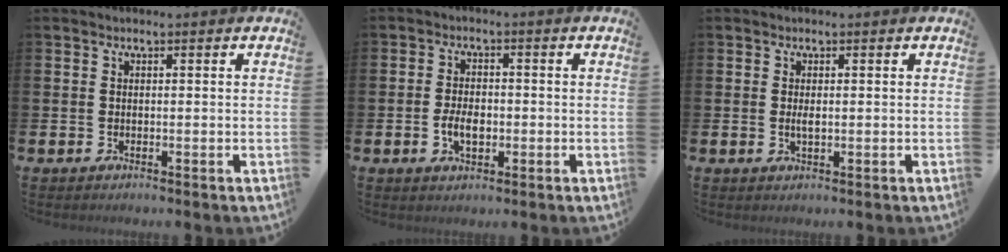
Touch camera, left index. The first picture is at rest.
{"total": 3.6, "force": [-0.7, 2.2, 2.8], "torque": [-0.040, -0.001, -0.016]}
{"total": 1.2, "force": [0.1, 0.5, 1.2], "torque": [-0.019, 0.001, -0.001]}